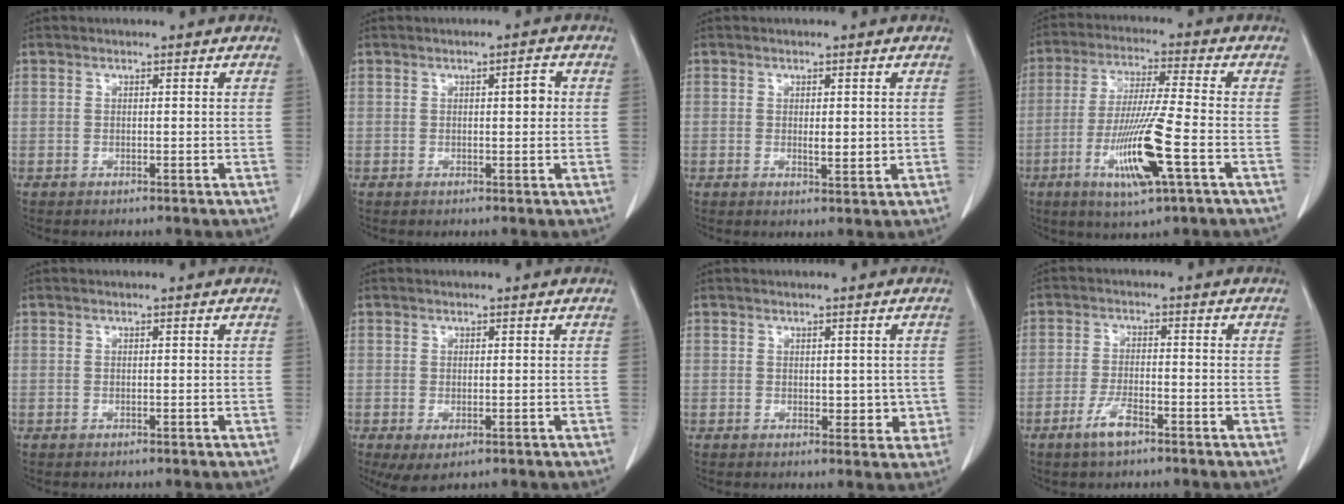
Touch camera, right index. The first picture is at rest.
{"total": 2.1, "force": [0.3, 0.6, 2.0], "torque": [-0.028, 0.004, 0.005]}
{"total": 2.3, "force": [0.1, 0.9, 2.1], "torque": [-0.031, -0.005, 0.005]}
{"total": 12.7, "force": [-4.4, 0.1, 11.9], "torque": [-0.234, -0.022, -0.082]}
{"total": 0.0}
{"total": 3.4, "force": [-1.5, 1.5, 2.7], "torque": [-0.038, -0.010, -0.012]}
{"total": 3.3, "force": [-0.1, 2.2, 2.5], "torque": [-0.018, -0.004, 0.004]}
{"total": 4.2, "force": [-2.7, 0.9, 3.1], "torque": [-0.064, -0.002, -0.047]}